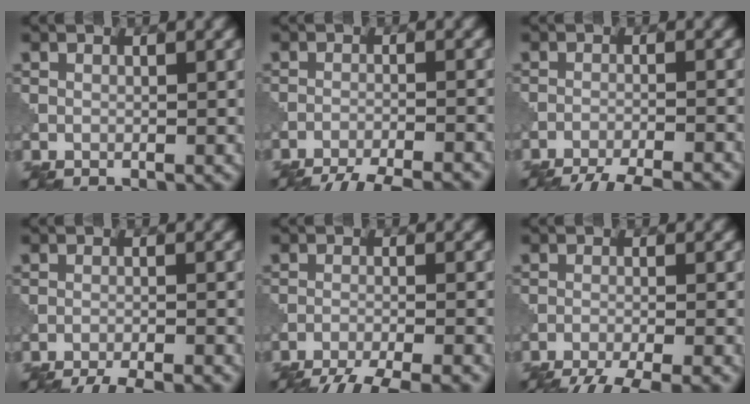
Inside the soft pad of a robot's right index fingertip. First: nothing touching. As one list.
[{"total": 8.6, "force": [-8.0, 1.5, 2.8], "torque": [-0.036, -0.005, -0.117]}, {"total": 8.2, "force": [-7.6, 1.4, 2.8], "torque": [-0.036, -0.005, -0.111]}, {"total": 6.2, "force": [-5.7, 0.9, 2.2], "torque": [-0.028, -0.006, -0.085]}, {"total": 8.6, "force": [-7.6, 1.4, 3.6], "torque": [-0.054, -0.017, -0.116]}, {"total": 7.4, "force": [-6.4, 1.2, 3.7], "torque": [-0.056, -0.020, -0.100]}]